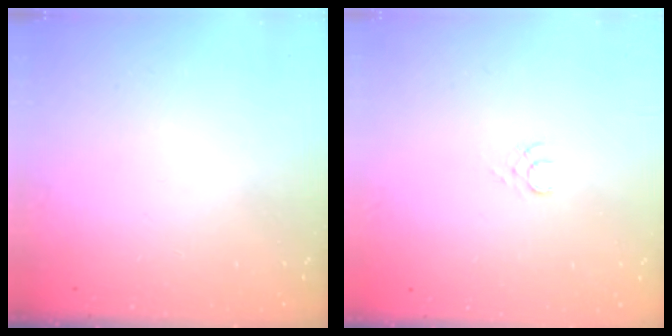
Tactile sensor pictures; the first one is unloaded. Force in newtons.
{"total": 1.5, "press": 1.5, "slide": 0.2}